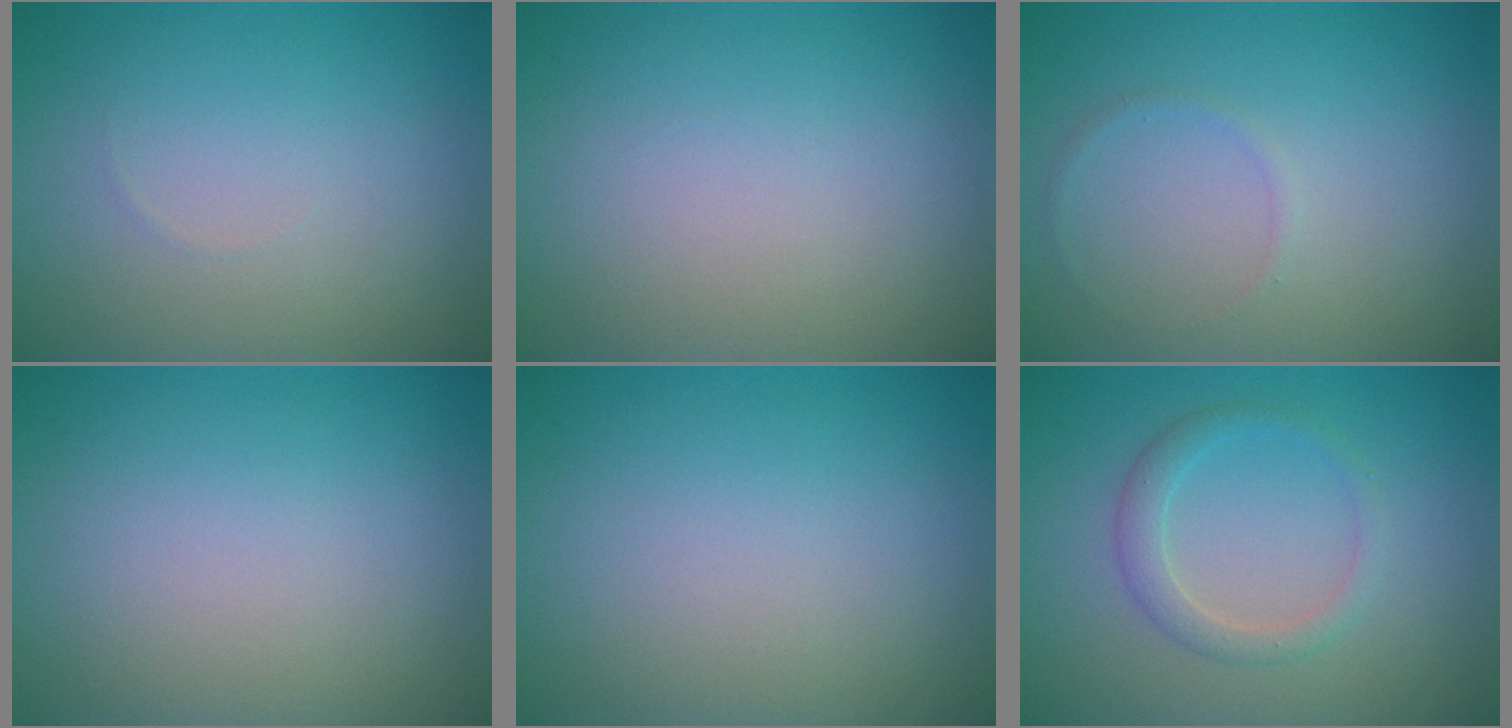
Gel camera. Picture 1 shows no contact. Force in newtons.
{"total": 0.0}
{"total": 0.6, "press": 0.6, "slide": 0.1}
{"total": 0.0}
{"total": 0.0}
{"total": 2.0, "press": 2.0, "slide": 0.1}